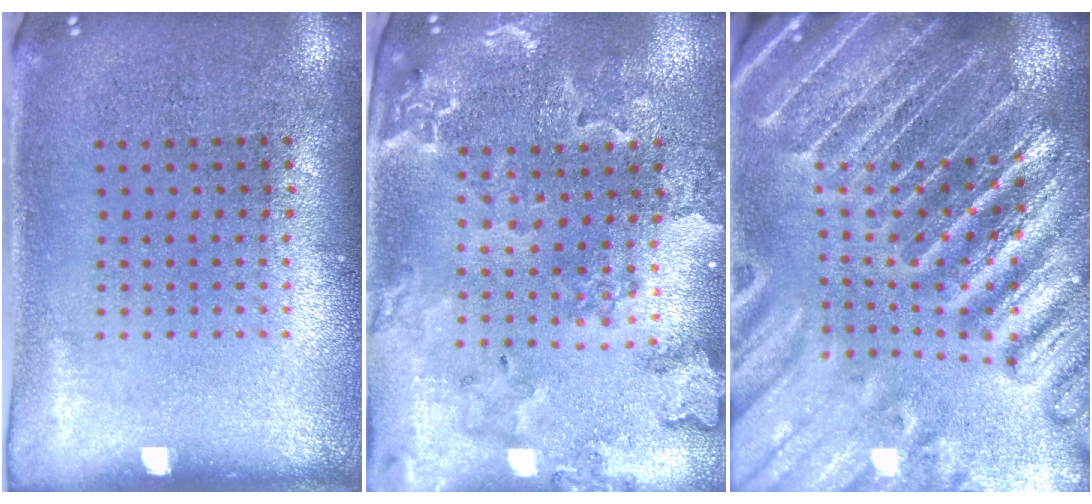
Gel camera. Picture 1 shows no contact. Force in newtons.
{"total": 1.9, "press": 1.9, "slide": 0.3}
{"total": 5.0, "press": 4.5, "slide": 2.3}